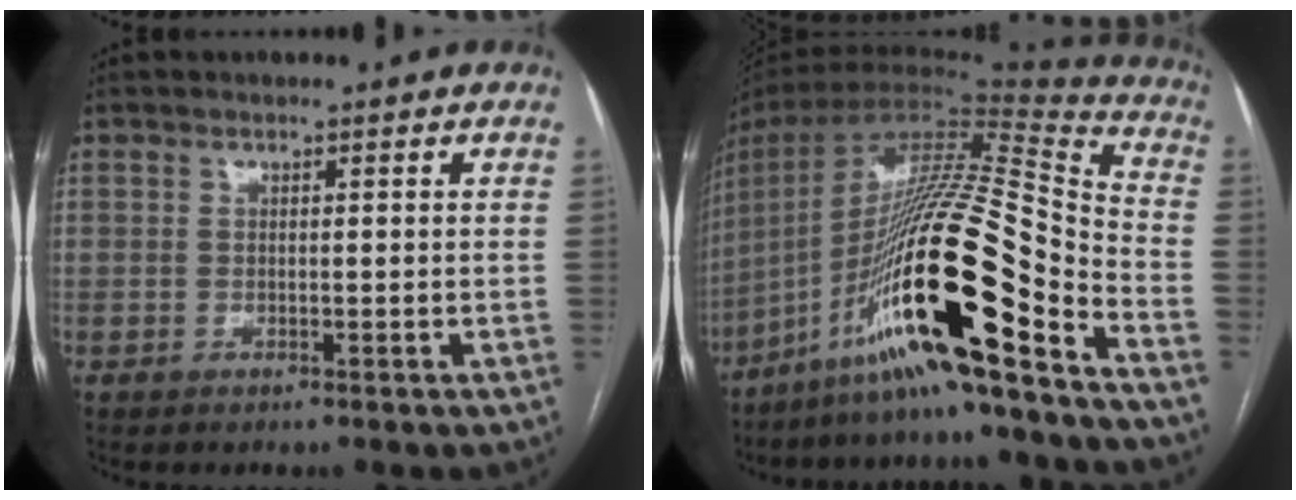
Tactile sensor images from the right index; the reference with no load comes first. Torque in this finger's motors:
{"motor_torque": [2.14, 0.00, 0.87, 0.21]}